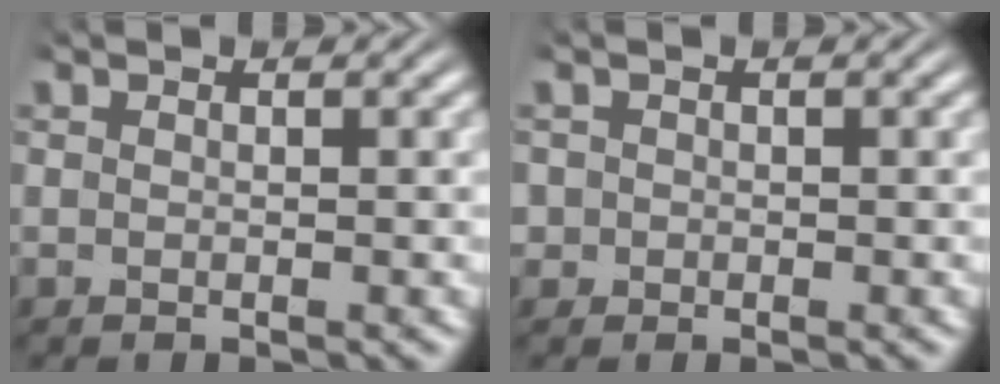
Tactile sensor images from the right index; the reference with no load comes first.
{"total": 1.9, "force": [-0.3, 1.9, 0.2], "torque": [-0.014, -0.008, -0.007]}